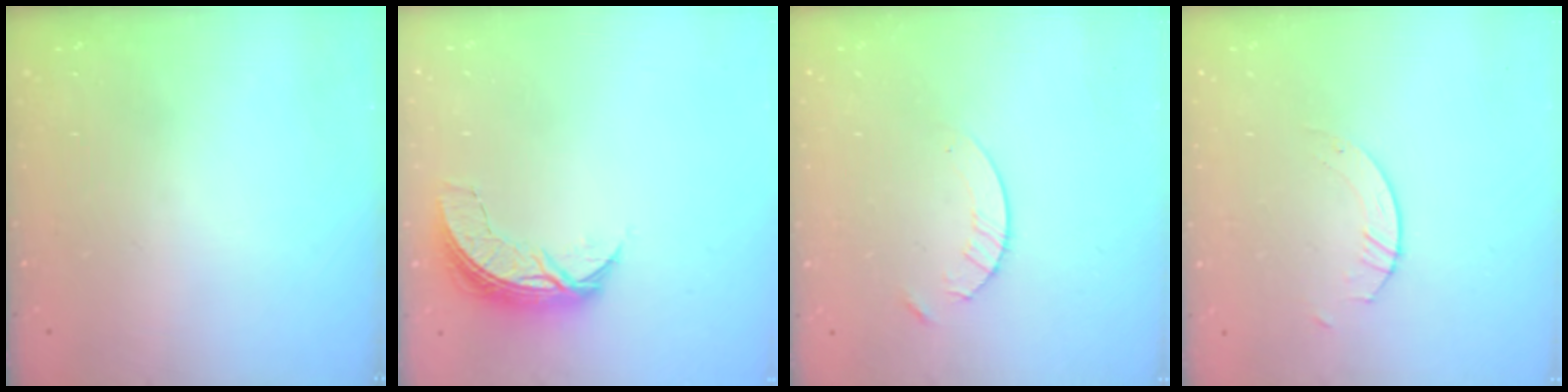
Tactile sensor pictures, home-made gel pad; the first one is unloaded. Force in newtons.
{"total": 7.4, "press": 7.3, "slide": 0.5}
{"total": 3.8, "press": 3.7, "slide": 0.5}
{"total": 2.6, "press": 2.6, "slide": 0.2}